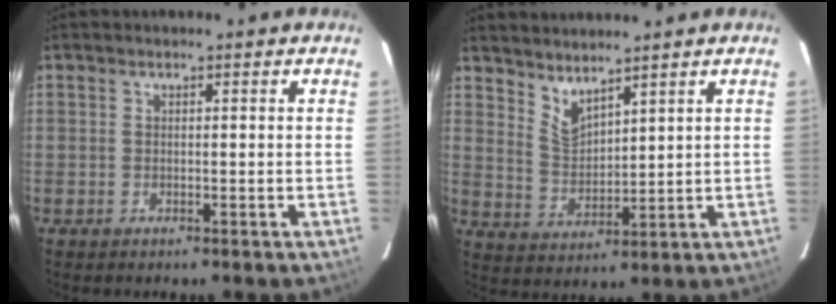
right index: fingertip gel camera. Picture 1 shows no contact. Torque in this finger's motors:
{"motor_torque": [-0.29, 0.15, -0.02, 0.00]}